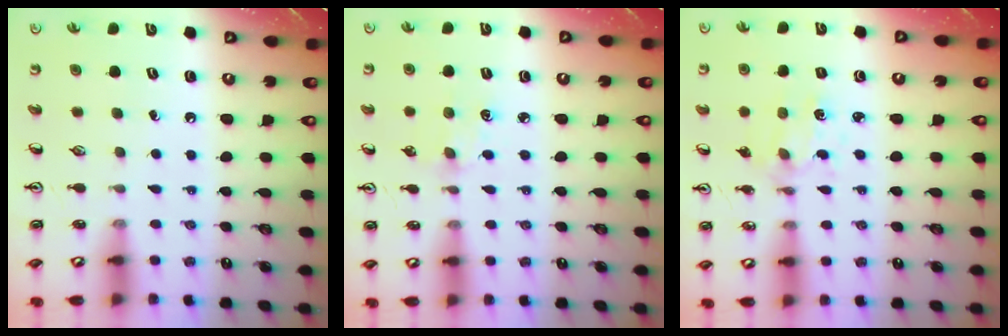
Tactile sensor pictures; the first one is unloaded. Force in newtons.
{"total": 4.1, "press": 4.1, "slide": 0.6}
{"total": 1.4, "press": 1.4, "slide": 0.3}